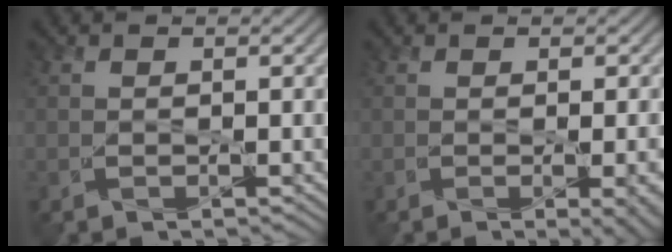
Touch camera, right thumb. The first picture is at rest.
{"total": 4.3, "force": [-1.0, 0.9, 4.0], "torque": [-0.050, -0.002, -0.004]}